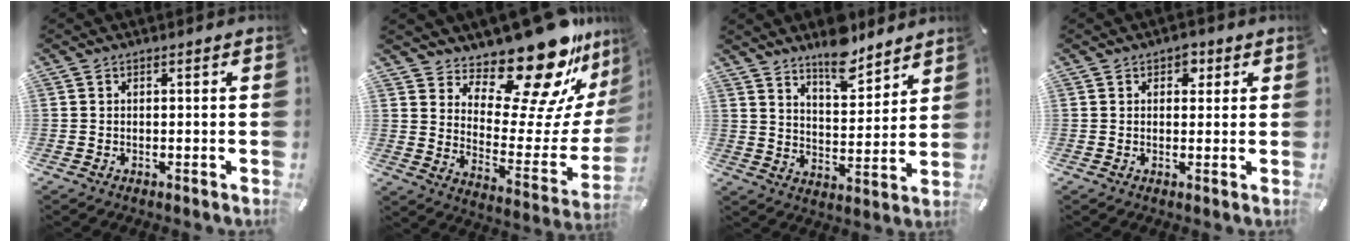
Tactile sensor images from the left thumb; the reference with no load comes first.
{"total": 21.8, "force": [17.8, 7.4, 10.2], "torque": [-0.124, -0.158, 0.289]}
{"total": 10.5, "force": [9.1, 3.9, 3.5], "torque": [-0.045, -0.068, 0.163]}
{"total": 3.1, "force": [1.5, 2.2, 1.4], "torque": [0.000, -0.006, 0.018]}